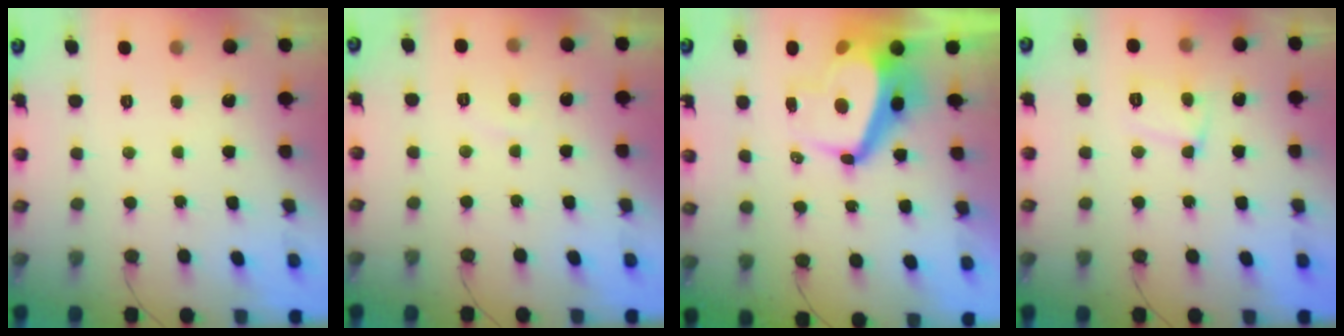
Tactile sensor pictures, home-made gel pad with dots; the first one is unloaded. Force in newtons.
{"total": 1.3, "press": 1.2, "slide": 0.5}
{"total": 9.4, "press": 9.3, "slide": 1.1}
{"total": 8.7, "press": 8.7, "slide": 0.6}